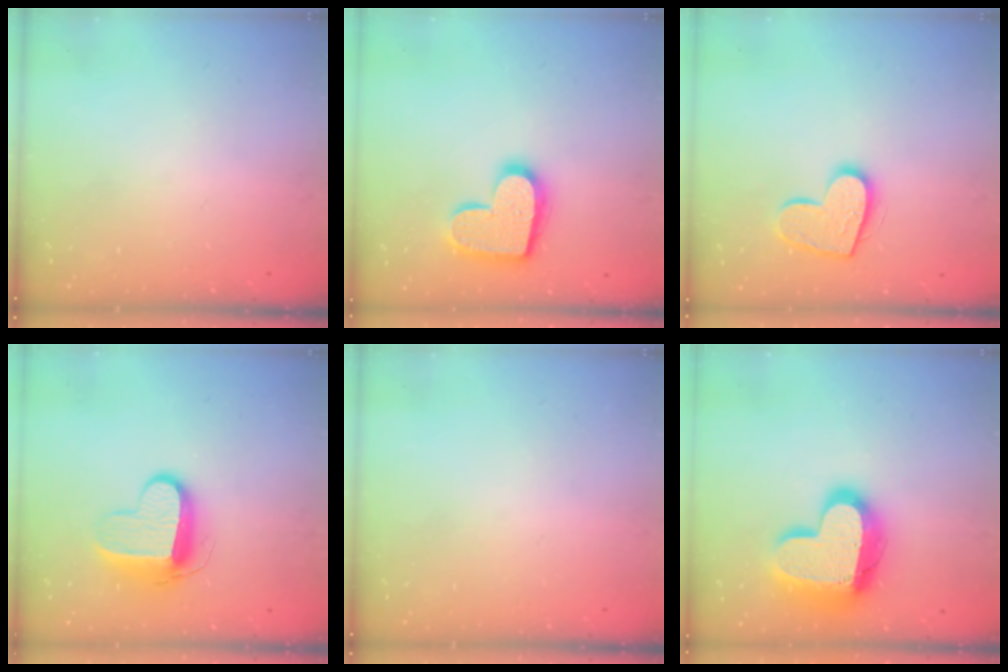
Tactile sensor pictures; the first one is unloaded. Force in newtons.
{"total": 15.3, "press": 15.3, "slide": 1.1}
{"total": 13.3, "press": 13.3, "slide": 0.9}
{"total": 10.7, "press": 10.6, "slide": 1.1}
{"total": 0.0}
{"total": 18.9, "press": 18.8, "slide": 1.5}